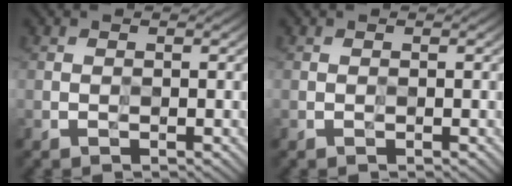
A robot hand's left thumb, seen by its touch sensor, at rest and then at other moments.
{"total": 0.0}